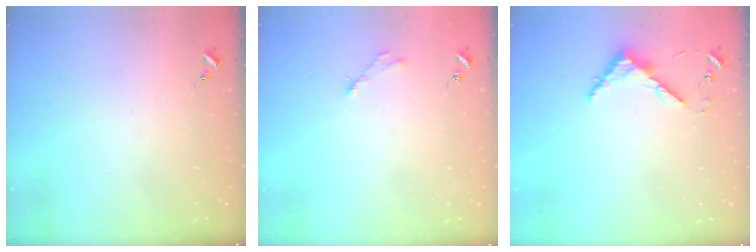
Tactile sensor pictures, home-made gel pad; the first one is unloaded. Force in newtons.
{"total": 2.5, "press": 2.5, "slide": 0.3}
{"total": 4.6, "press": 4.6, "slide": 0.4}